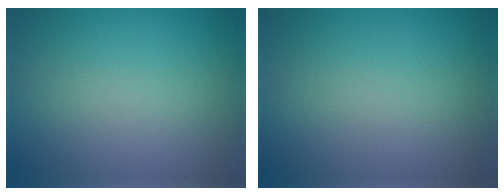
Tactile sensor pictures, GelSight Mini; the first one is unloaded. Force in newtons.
{"total": 0.0}